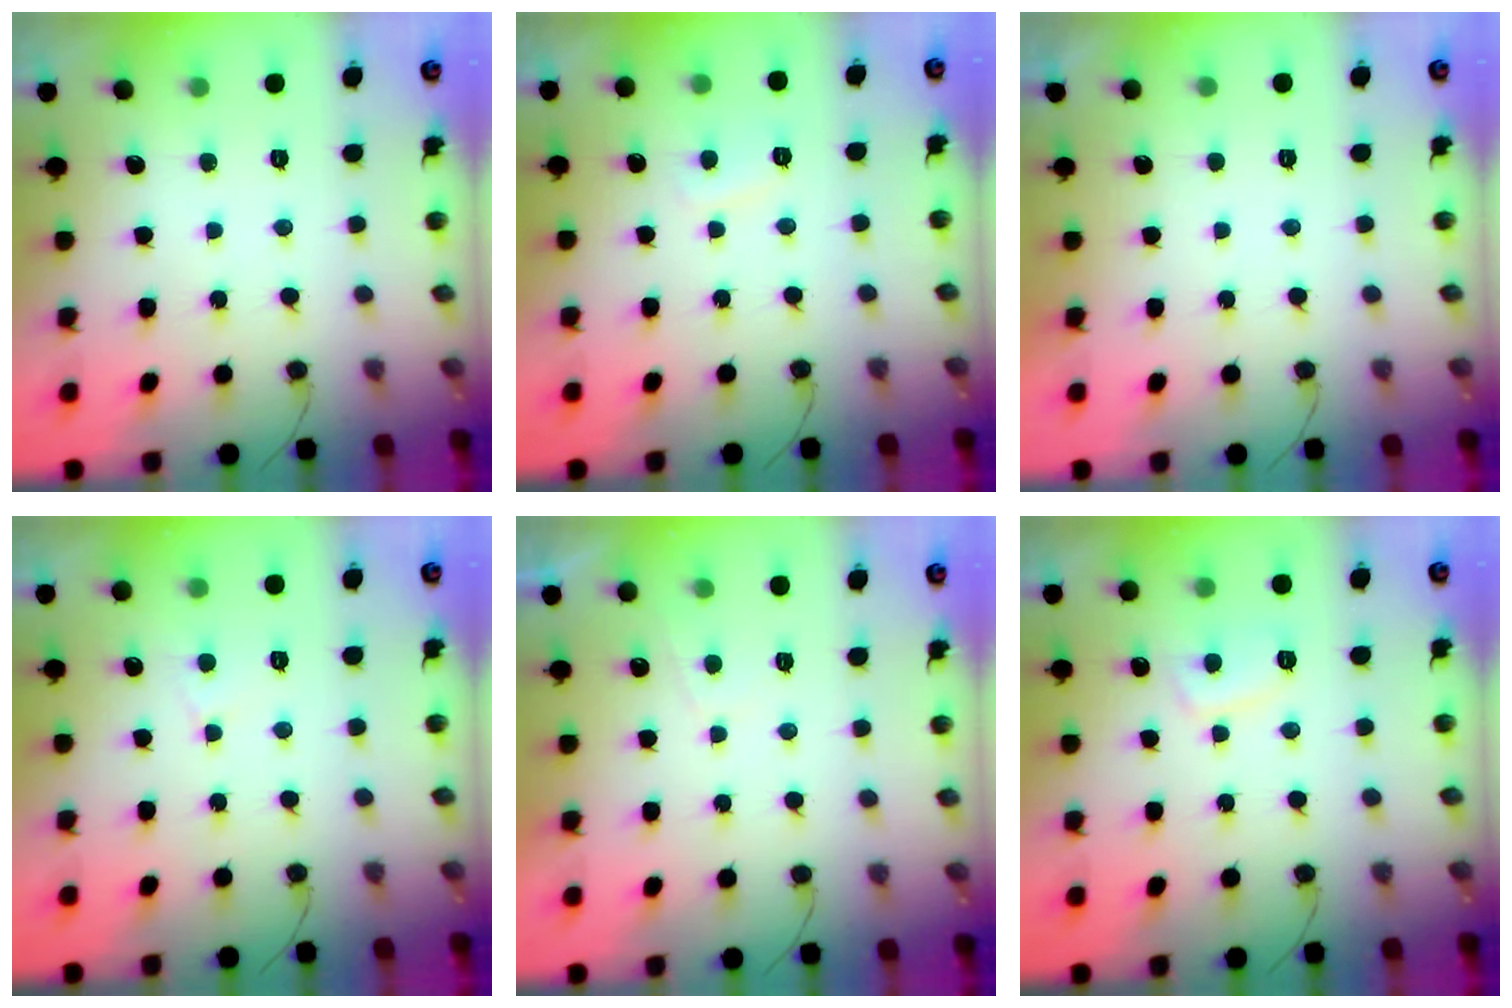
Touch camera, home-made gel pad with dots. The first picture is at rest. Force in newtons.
{"total": 2.2, "press": 2.1, "slide": 0.8}
{"total": 2.1, "press": 2.1, "slide": 0.4}
{"total": 3.2, "press": 3.2, "slide": 0.3}
{"total": 1.1, "press": 0.9, "slide": 0.5}
{"total": 4.5, "press": 4.4, "slide": 0.9}